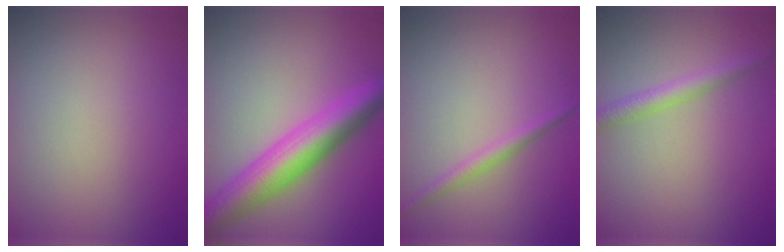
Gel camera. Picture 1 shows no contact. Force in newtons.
{"total": 7.6, "press": 7.6, "slide": 0.3}
{"total": 1.5, "press": 1.5, "slide": 0.0}
{"total": 2.2, "press": 2.2, "slide": 0.2}